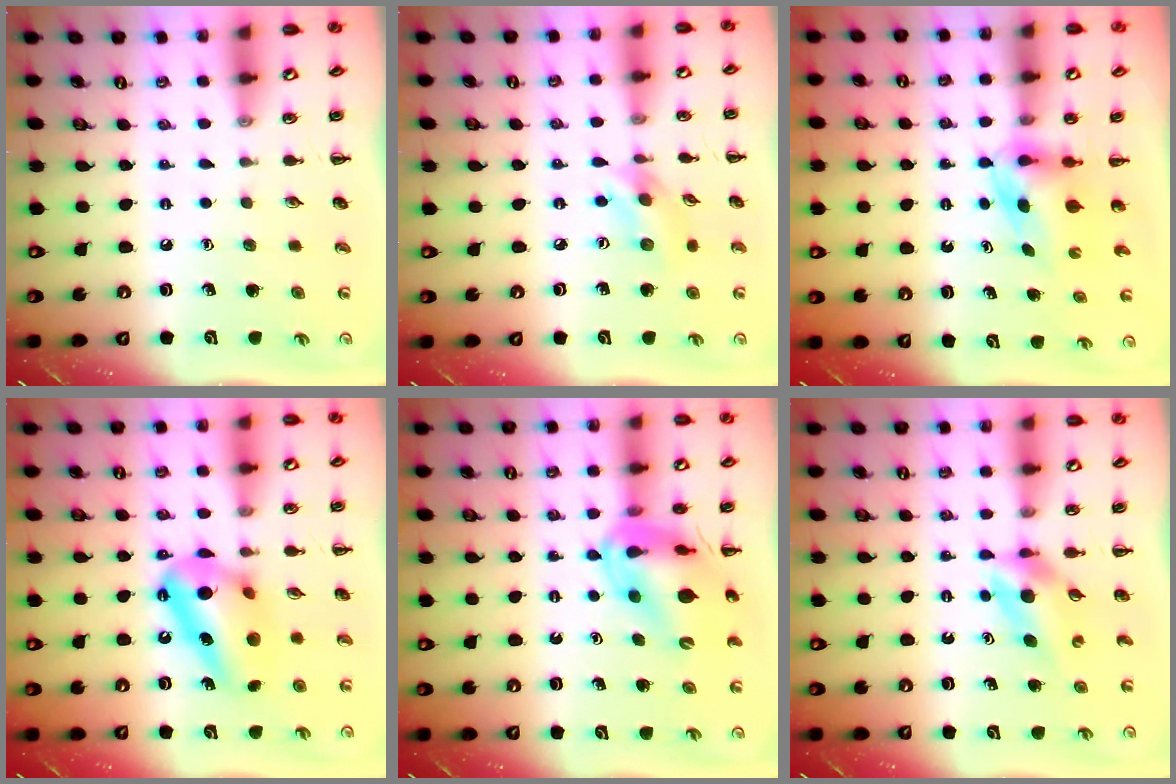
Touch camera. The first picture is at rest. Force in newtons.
{"total": 5.8, "press": 5.7, "slide": 0.6}
{"total": 4.7, "press": 4.7, "slide": 0.2}
{"total": 14.1, "press": 14.1, "slide": 0.3}
{"total": 14.4, "press": 13.7, "slide": 4.4}
{"total": 4.2, "press": 4.1, "slide": 0.8}